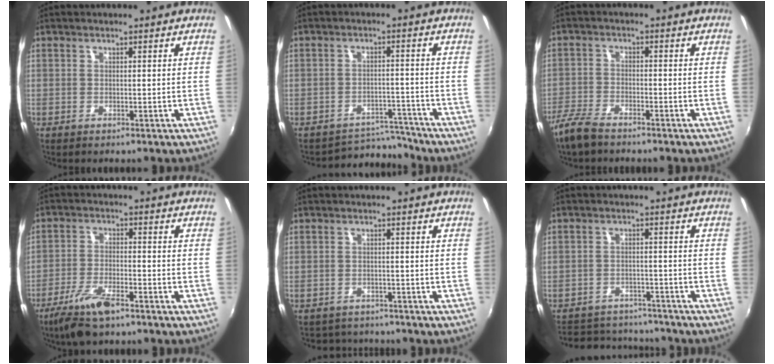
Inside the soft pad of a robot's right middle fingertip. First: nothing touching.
{"total": 7.2, "force": [-7.0, 1.5, -0.6], "torque": [0.003, 0.020, -0.105]}
{"total": 6.0, "force": [-4.9, 1.8, 2.9], "torque": [-0.082, -0.009, -0.100]}
{"total": 8.6, "force": [-6.0, 2.7, 5.6], "torque": [-0.133, -0.013, -0.115]}
{"total": 4.6, "force": [-4.1, 2.1, 0.2], "torque": [-0.013, 0.001, -0.065]}
{"total": 11.6, "force": [-10.0, 5.4, 2.6], "torque": [-0.072, 0.032, -0.133]}